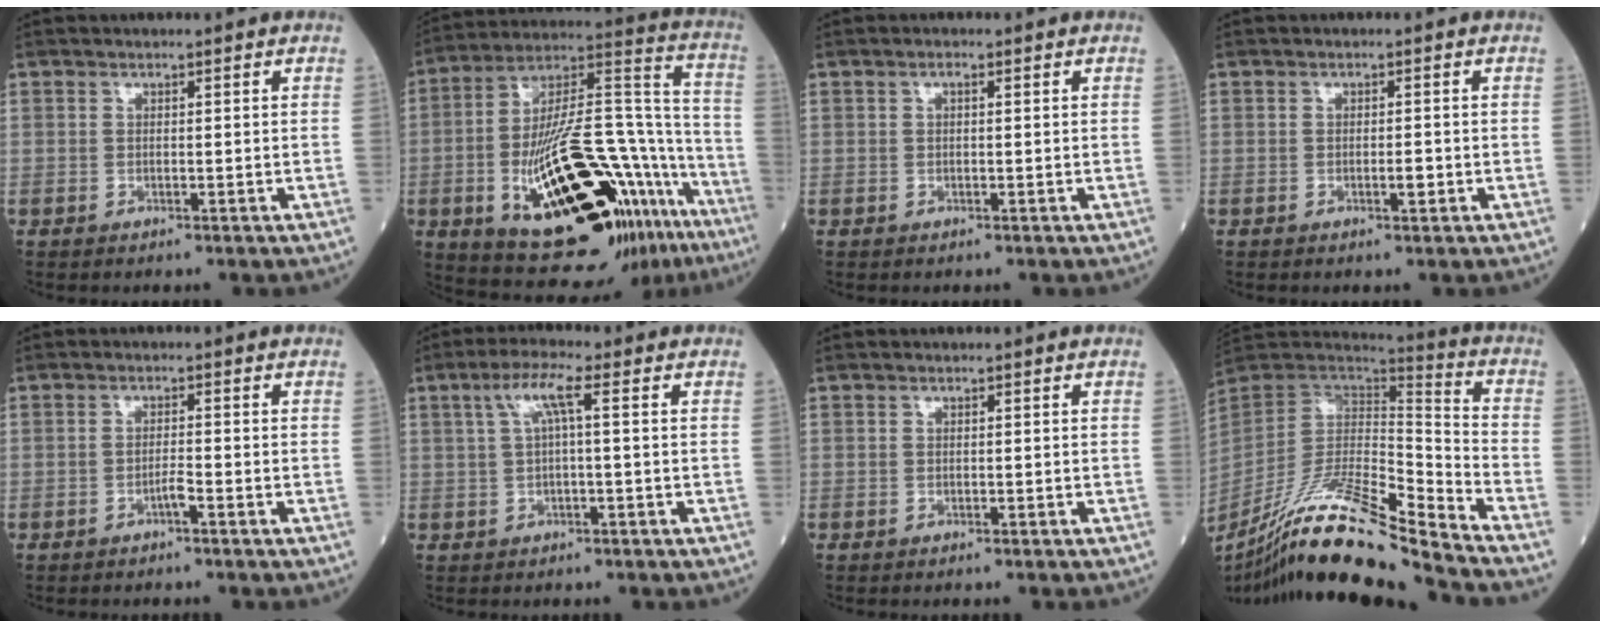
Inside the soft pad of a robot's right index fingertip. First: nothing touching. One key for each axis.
{"total": 31.1, "fx": -14.0, "fy": 9.2, "fz": 26.1, "tx": -0.372, "ty": 0.005, "tz": -0.207}
{"total": 0.7, "fx": 0.3, "fy": 0.2, "fz": 0.6, "tx": -0.013, "ty": 0.002, "tz": 0.004}
{"total": 1.3, "fx": -0.5, "fy": 0.1, "fz": 1.2, "tx": -0.019, "ty": -0.001, "tz": -0.009}
{"total": 1.5, "fx": -0.9, "fy": -0.6, "fz": 1.1, "tx": -0.021, "ty": -0.001, "tz": -0.020}
{"total": 4.5, "fx": 1.1, "fy": 0.2, "fz": 4.3, "tx": -0.089, "ty": 0.019, "tz": 0.026}
{"total": 0.8, "fx": -0.7, "fy": 0.0, "fz": 0.3, "tx": -0.002, "ty": 0.000, "tz": -0.011}
{"total": 20.3, "fx": -16.8, "fy": -0.4, "fz": 11.5, "tx": -0.231, "ty": -0.013, "tz": -0.314}